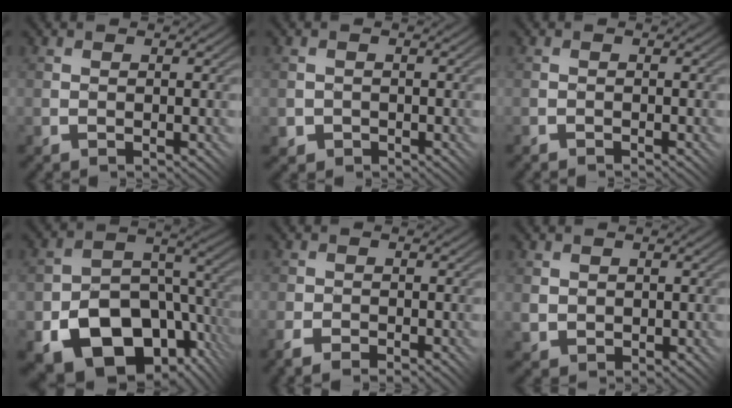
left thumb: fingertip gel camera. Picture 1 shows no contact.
{"total": 1.7, "force": [-0.7, 1.5, -0.1], "torque": [-0.002, -0.004, -0.014]}
{"total": 0.6, "force": [-0.4, -0.3, -0.4], "torque": [0.010, 0.004, -0.011]}
{"total": 17.3, "force": [-7.9, 11.5, 10.2], "torque": [-0.171, -0.036, -0.105]}
{"total": 3.1, "force": [-1.9, 1.8, 1.7], "torque": [-0.030, -0.008, -0.034]}
{"total": 2.3, "force": [0.6, 2.1, 0.7], "torque": [-0.025, -0.008, 0.013]}